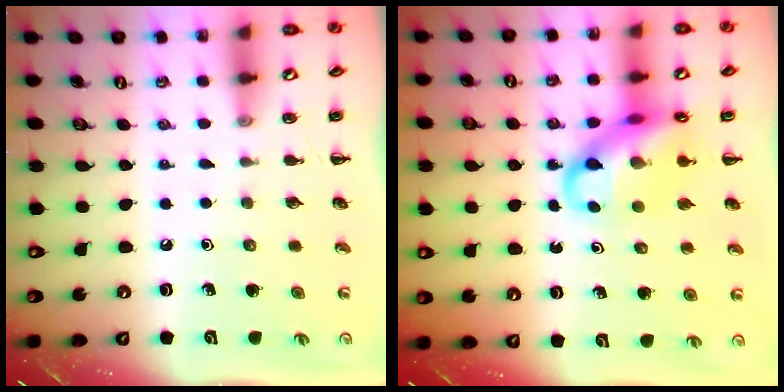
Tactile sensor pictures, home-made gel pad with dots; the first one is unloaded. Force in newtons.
{"total": 15.1, "press": 14.7, "slide": 3.4}